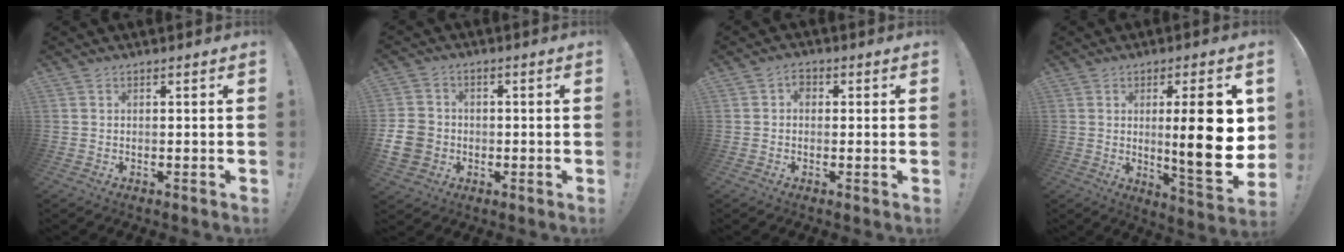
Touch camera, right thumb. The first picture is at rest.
{"total": 10.0, "force": [-2.3, 8.7, 4.5], "torque": [-0.093, 0.019, -0.040]}
{"total": 2.8, "force": [-0.1, 1.9, 2.0], "torque": [-0.030, 0.005, -0.003]}
{"total": 18.4, "force": [1.7, 4.0, 17.8], "torque": [-0.250, -0.020, 0.024]}